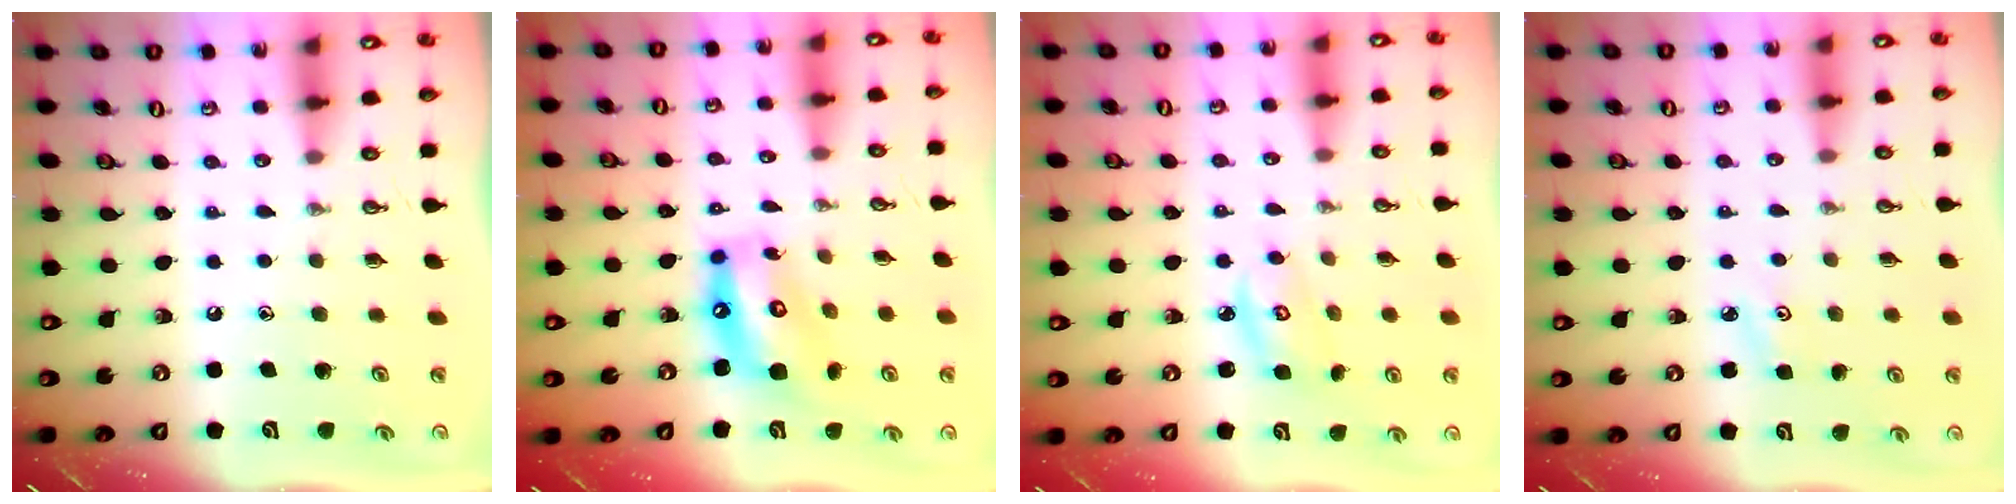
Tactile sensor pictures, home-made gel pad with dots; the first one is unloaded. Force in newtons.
{"total": 14.1, "press": 14.0, "slide": 1.5}
{"total": 4.0, "press": 3.9, "slide": 0.3}
{"total": 2.6, "press": 2.6, "slide": 0.3}